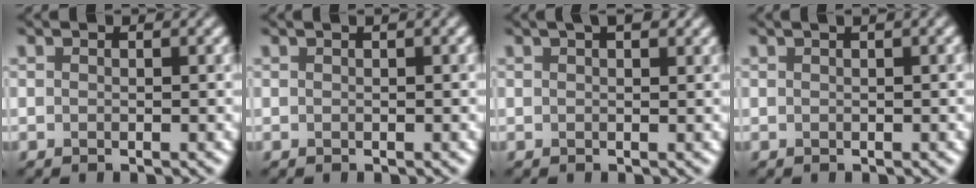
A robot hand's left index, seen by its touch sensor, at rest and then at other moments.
{"total": 1.1, "force": [0.6, 0.3, 0.9], "torque": [-0.009, 0.008, 0.004]}
{"total": 2.2, "force": [1.5, 0.6, 1.4], "torque": [-0.015, 0.002, 0.014]}
{"total": 2.5, "force": [1.3, 1.0, 1.9], "torque": [-0.012, 0.007, 0.006]}